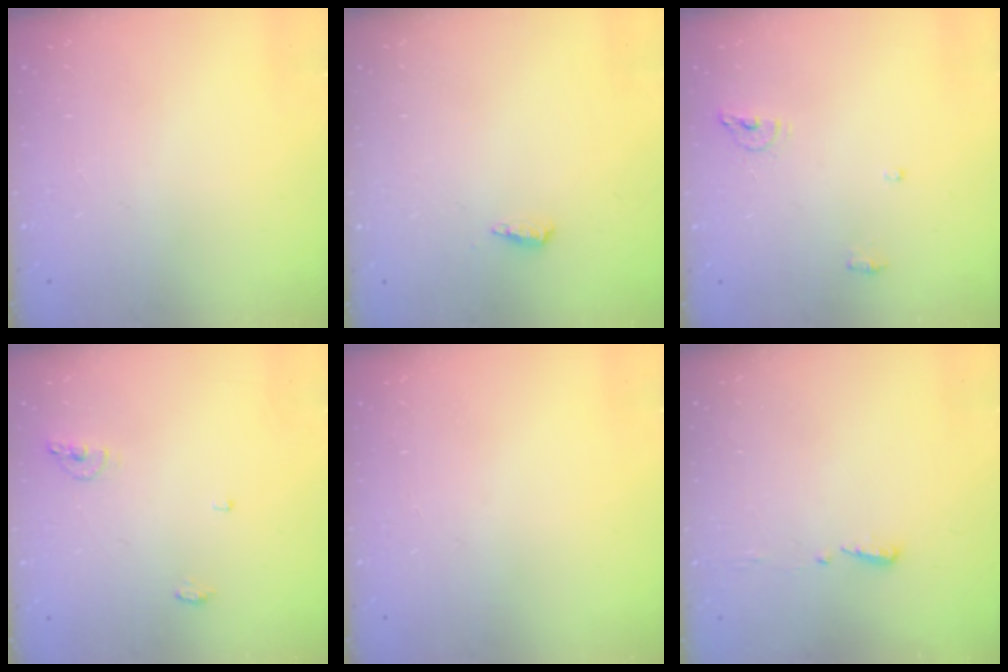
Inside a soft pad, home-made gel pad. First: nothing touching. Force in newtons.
{"total": 4.9, "press": 4.8, "slide": 1.2}
{"total": 6.1, "press": 5.9, "slide": 1.4}
{"total": 6.4, "press": 6.3, "slide": 1.5}
{"total": 0.0}
{"total": 4.0, "press": 3.9, "slide": 0.5}